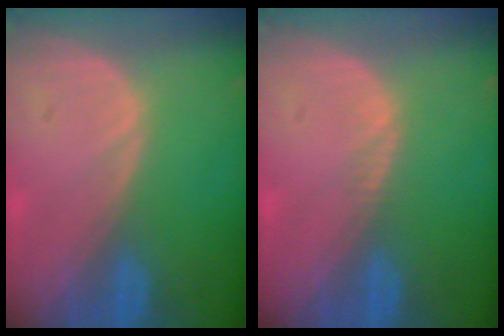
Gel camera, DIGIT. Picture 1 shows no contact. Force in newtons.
{"total": 0.7, "press": 0.6, "slide": 0.4}